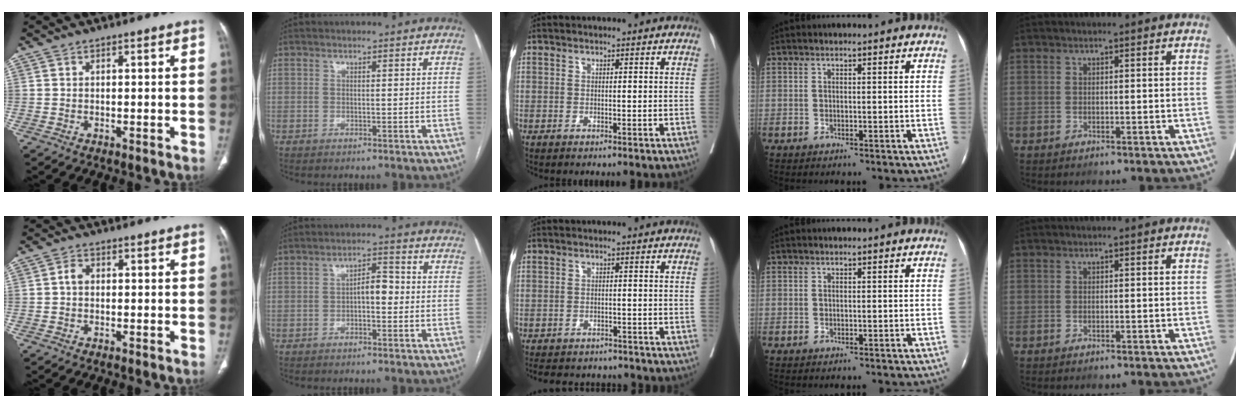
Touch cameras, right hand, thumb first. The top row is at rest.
{"thumb": {"total": 1.9, "force": [0.0, 1.4, 1.2], "torque": [-0.017, 0.007, -0.004]}, "index": {"total": 3.8, "force": [-0.6, 1.6, 3.3], "torque": [-0.048, 0.017, -0.011]}, "middle": {"total": 9.5, "force": [-8.7, 3.2, 2.1], "torque": [-0.034, 0.007, -0.106]}}